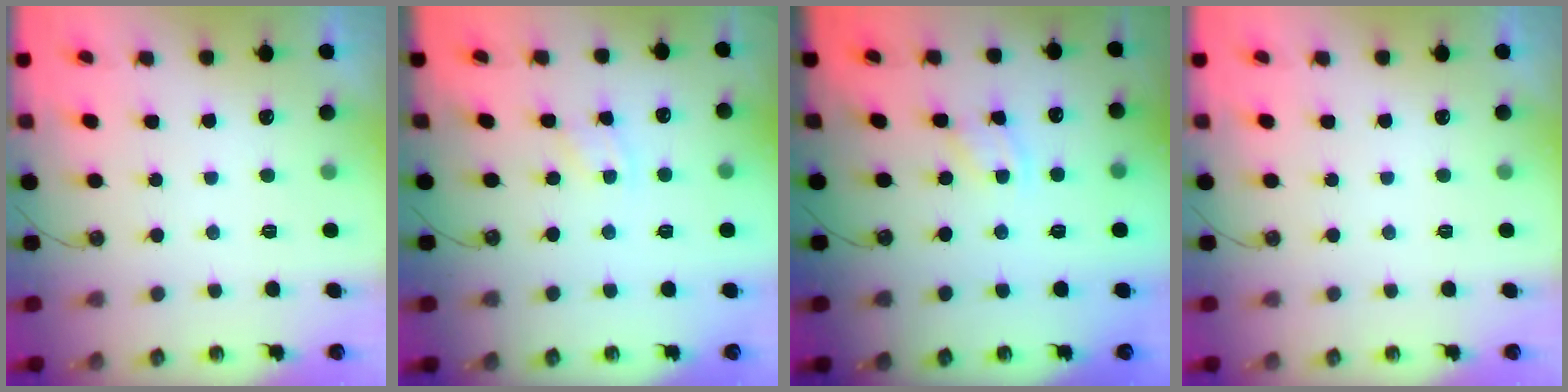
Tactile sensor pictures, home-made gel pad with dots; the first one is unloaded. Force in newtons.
{"total": 2.9, "press": 2.9, "slide": 0.5}
{"total": 3.9, "press": 3.8, "slide": 0.5}
{"total": 0.0}